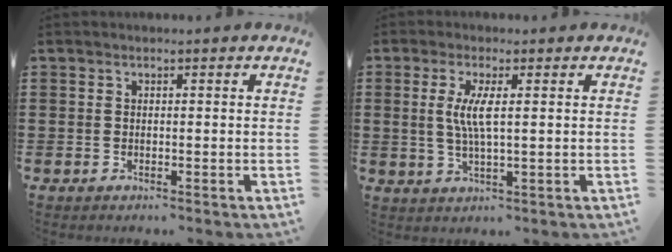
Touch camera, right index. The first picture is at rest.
{"total": 4.7, "force": [0.7, 0.7, 4.6], "torque": [-0.096, -0.006, 0.008]}